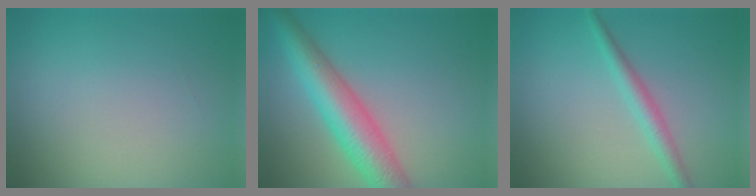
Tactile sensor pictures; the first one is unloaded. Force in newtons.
{"total": 6.7, "press": 6.7, "slide": 0.2}
{"total": 2.3, "press": 2.3, "slide": 0.0}